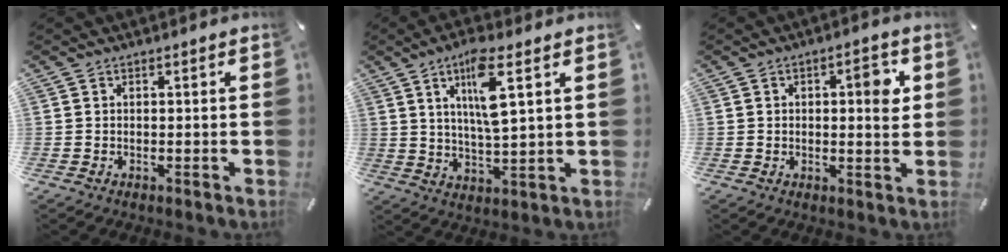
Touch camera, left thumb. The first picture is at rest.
{"total": 10.6, "force": [4.6, 2.4, 9.2], "torque": [-0.169, -0.007, 0.070]}
{"total": 5.9, "force": [1.3, 2.7, 5.0], "torque": [-0.059, -0.005, 0.011]}